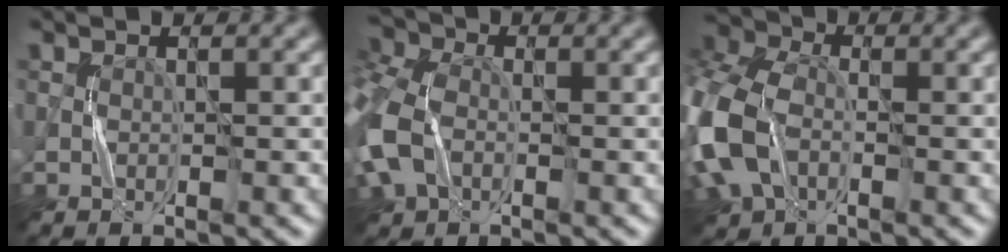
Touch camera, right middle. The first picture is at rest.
{"total": 7.0, "force": [-1.1, 5.0, 4.8], "torque": [-0.138, 0.004, -0.039]}
{"total": 10.2, "force": [-2.0, 7.0, 7.1], "torque": [-0.203, -0.013, -0.053]}